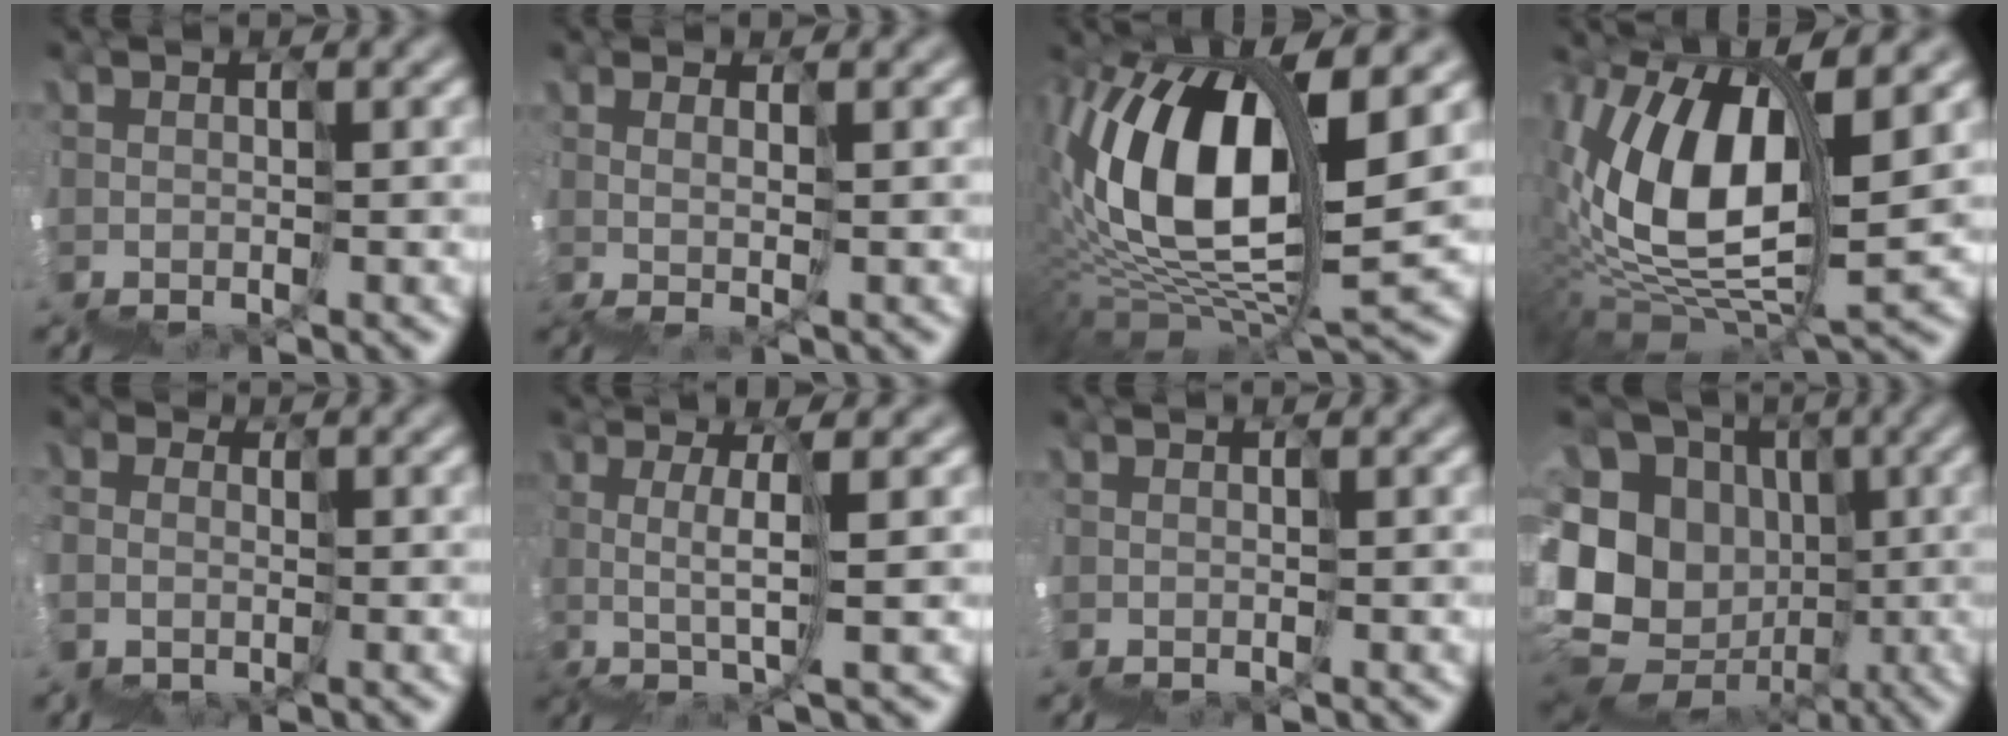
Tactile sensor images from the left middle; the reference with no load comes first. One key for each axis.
{"total": 1.1, "fx": 0.8, "fy": -0.7, "fz": 0.2, "tx": 0.017, "ty": 0.016, "tz": 0.015}
{"total": 6.9, "fx": 2.8, "fy": 2.8, "fz": 5.7, "tx": -0.118, "ty": 0.016, "tz": 0.045}
{"total": 7.5, "fx": 3.0, "fy": 3.6, "fz": 5.9, "tx": -0.141, "ty": 0.017, "tz": 0.050}
{"total": 2.4, "fx": -0.7, "fy": 2.3, "fz": -0.5, "tx": -0.001, "ty": -0.009, "tz": -0.015}
{"total": 2.0, "fx": 0.8, "fy": -0.9, "fz": 1.6, "tx": -0.036, "ty": 0.015, "tz": 0.001}
{"total": 0.0}
{"total": 12.1, "fx": -1.8, "fy": 11.5, "fz": 3.2, "tx": -0.101, "ty": 0.036, "tz": -0.059}